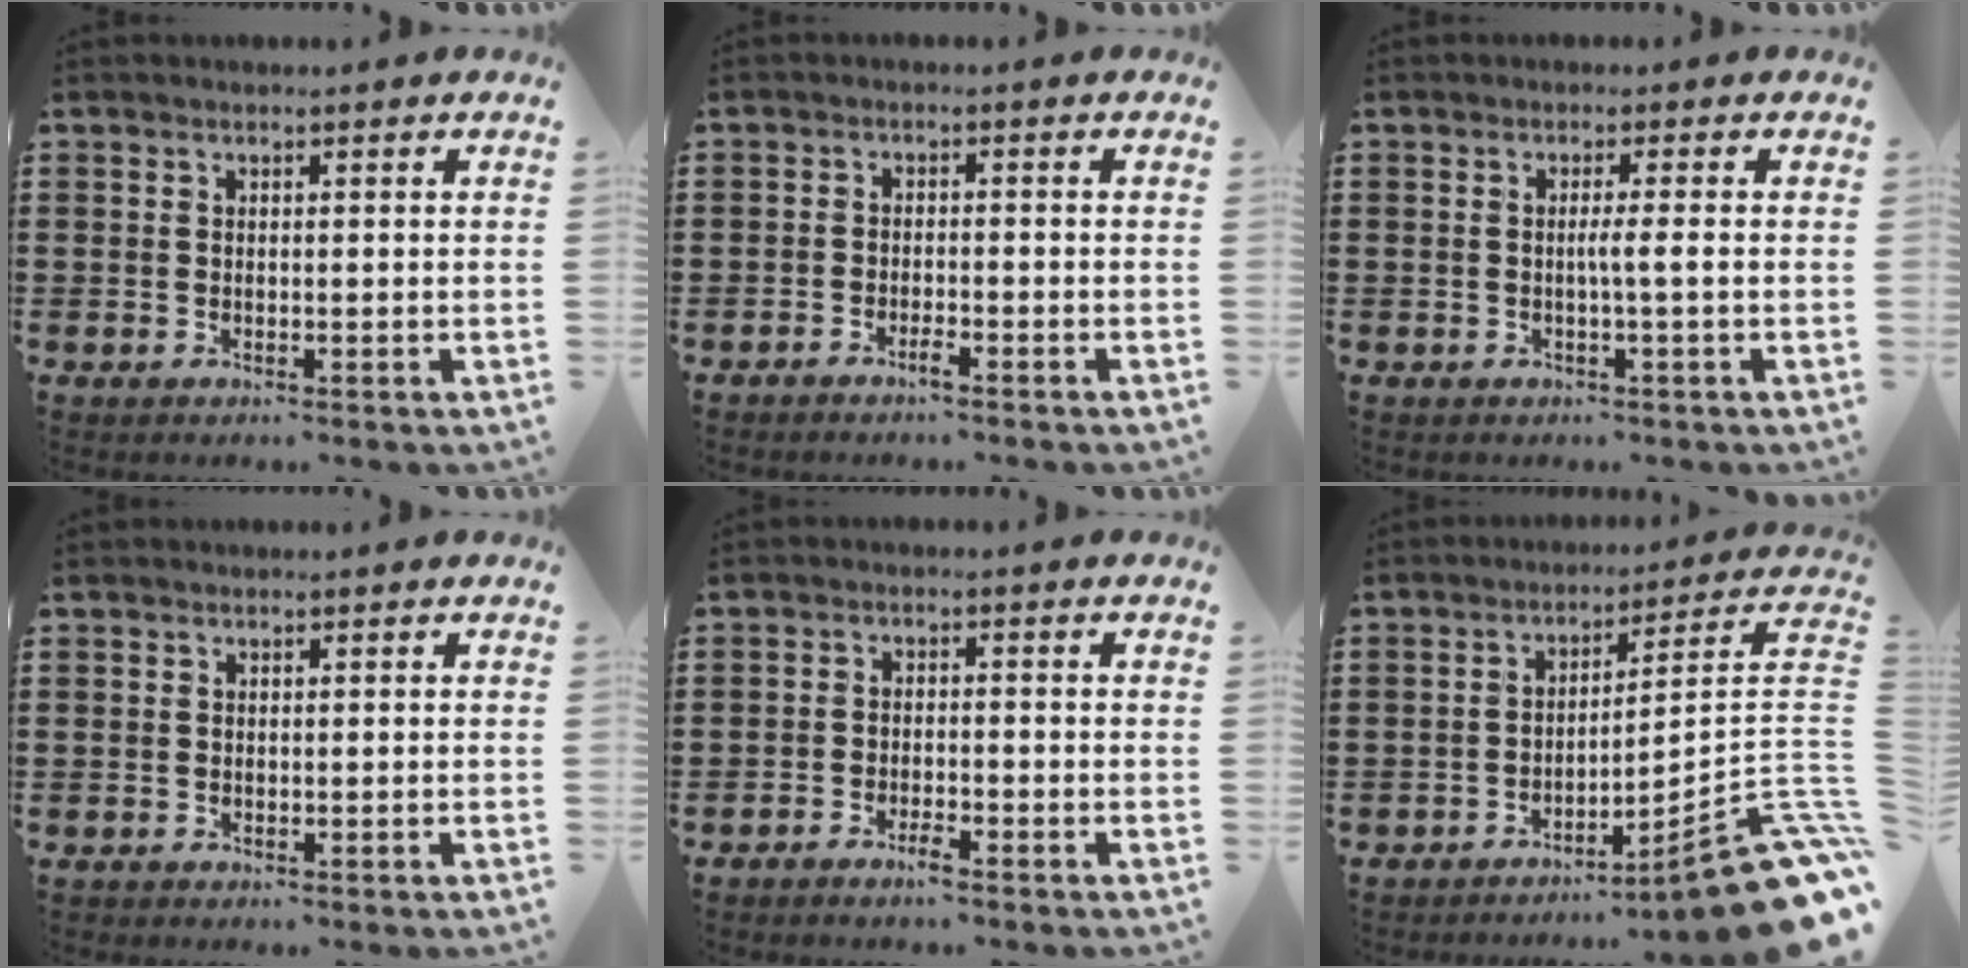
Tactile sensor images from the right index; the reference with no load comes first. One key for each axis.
{"total": 1.7, "fx": -1.4, "fy": 0.1, "fz": 0.8, "tx": -0.016, "ty": -0.003, "tz": -0.025}
{"total": 2.3, "fx": -0.3, "fy": -0.3, "fz": 2.3, "tx": -0.041, "ty": -0.006, "tz": -0.009}
{"total": 0.5, "fx": -0.4, "fy": 0.3, "fz": -0.1, "tx": 0.003, "ty": 0.004, "tz": -0.011}
{"total": 2.1, "fx": -1.9, "fy": 0.3, "fz": 0.9, "tx": -0.017, "ty": 0.003, "tz": -0.036}
{"total": 12.7, "fx": -6.7, "fy": 2.1, "fz": 10.5, "tx": -0.140, "ty": 0.006, "tz": -0.117}